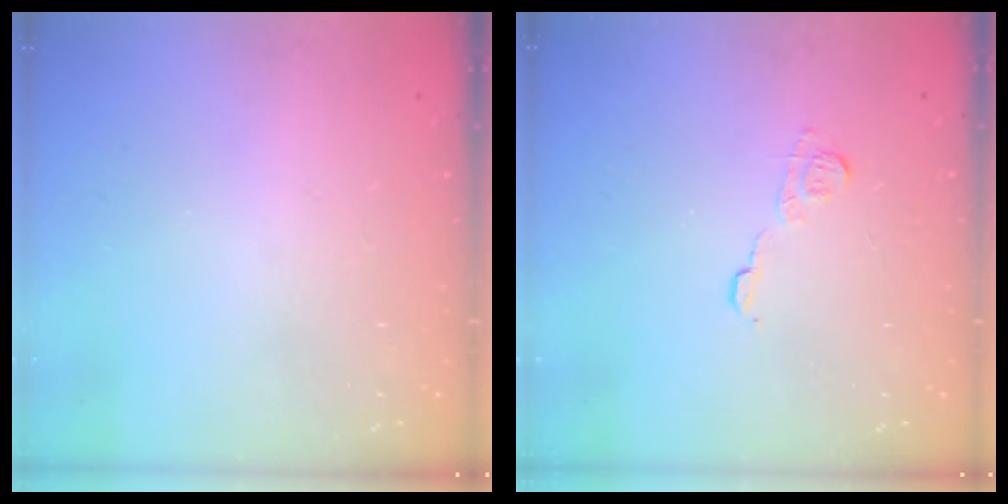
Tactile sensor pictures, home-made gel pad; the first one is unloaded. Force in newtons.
{"total": 6.8, "press": 6.8, "slide": 0.5}